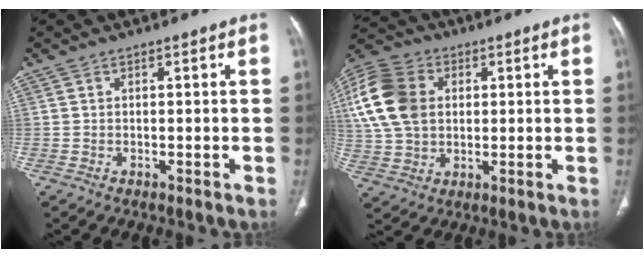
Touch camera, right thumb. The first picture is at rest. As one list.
[{"total": 17.4, "force": [3.4, 12.7, 11.4], "torque": [-0.241, 0.013, 0.063]}]